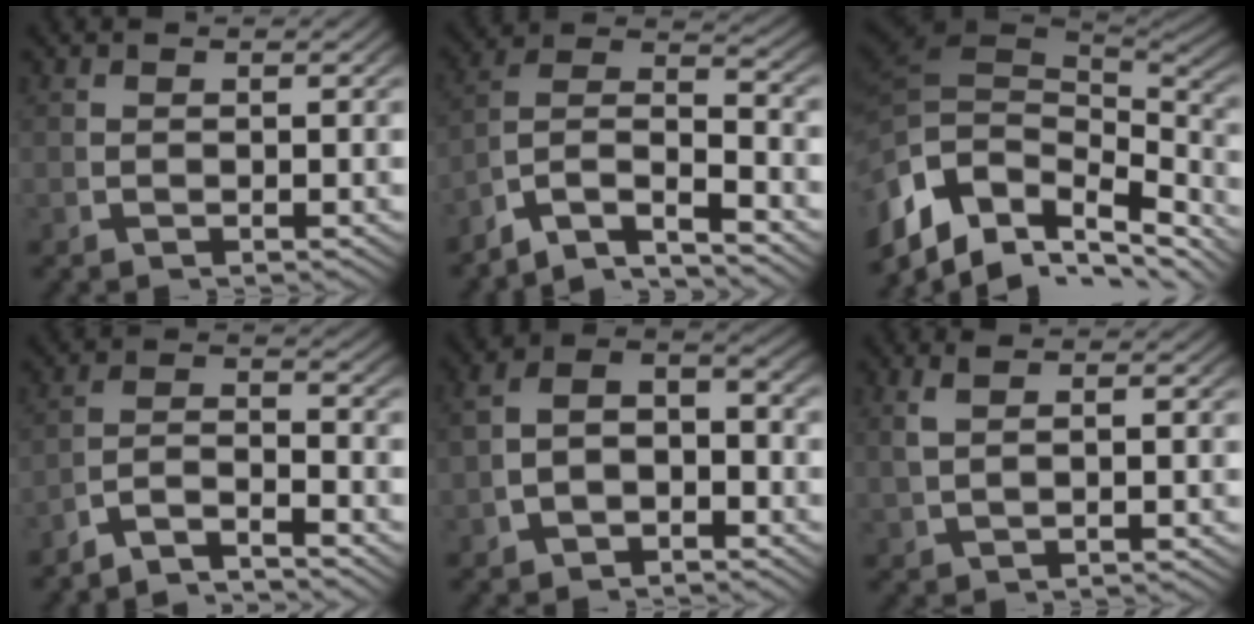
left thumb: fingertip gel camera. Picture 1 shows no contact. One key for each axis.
{"total": 11.3, "fx": -2.7, "fy": 8.4, "fz": 7.0, "tx": -0.158, "ty": -0.040, "tz": -0.050}
{"total": 12.4, "fx": -2.0, "fy": 8.3, "fz": 8.9, "tx": -0.161, "ty": -0.038, "tz": -0.010}
{"total": 5.5, "fx": -3.7, "fy": 2.6, "fz": 3.2, "tx": -0.053, "ty": -0.023, "tz": -0.064}
{"total": 6.4, "fx": -0.5, "fy": 4.5, "fz": 4.4, "tx": -0.077, "ty": -0.005, "tz": -0.009}
{"total": 2.2, "fx": 0.9, "fy": 0.5, "fz": 2.0, "tx": -0.041, "ty": 0.011, "tz": 0.020}